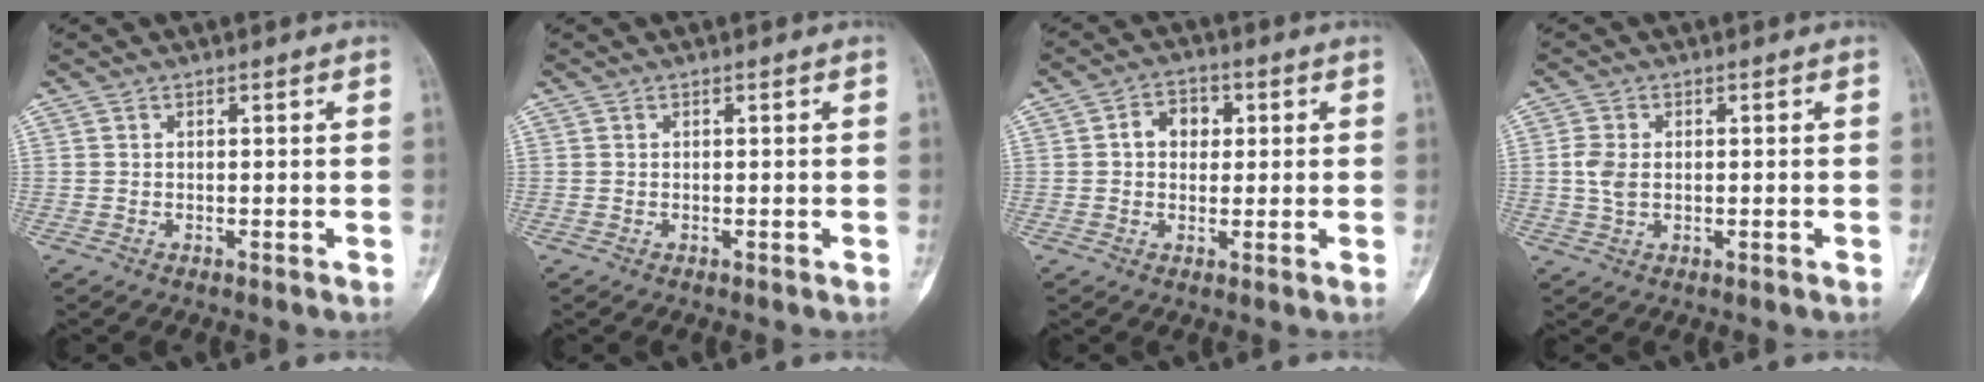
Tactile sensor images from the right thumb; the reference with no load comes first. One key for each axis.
{"total": 0.0}
{"total": 5.5, "fx": 1.0, "fy": 4.3, "fz": 3.3, "tx": -0.025, "ty": 0.009, "tz": 0.009}
{"total": 3.7, "fx": 0.1, "fy": 2.5, "fz": 2.8, "tx": -0.059, "ty": 0.004, "tz": 0.002}